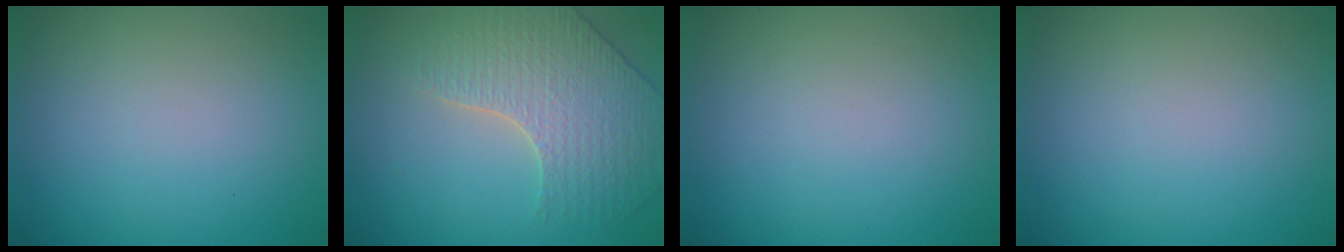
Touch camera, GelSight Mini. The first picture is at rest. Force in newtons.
{"total": 4.0, "press": 4.0, "slide": 0.3}
{"total": 0.0}
{"total": 0.0}